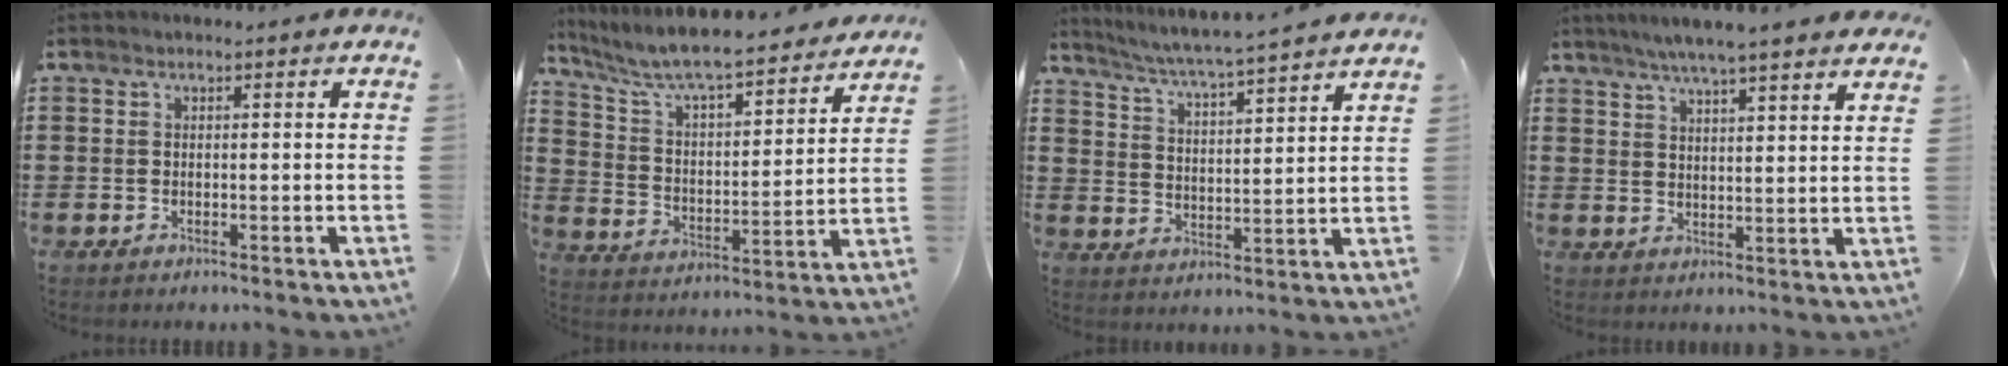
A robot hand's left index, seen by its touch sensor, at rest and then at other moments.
{"total": 7.1, "force": [6.5, 0.1, 2.8], "torque": [-0.083, -0.048, 0.104]}
{"total": 4.4, "force": [4.1, -0.8, 1.5], "torque": [-0.051, -0.038, 0.062]}
{"total": 5.2, "force": [4.7, -0.4, 2.2], "torque": [-0.056, -0.015, 0.082]}